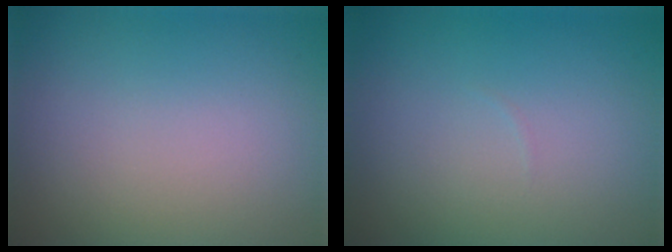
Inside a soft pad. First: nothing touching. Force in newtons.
{"total": 0.0}